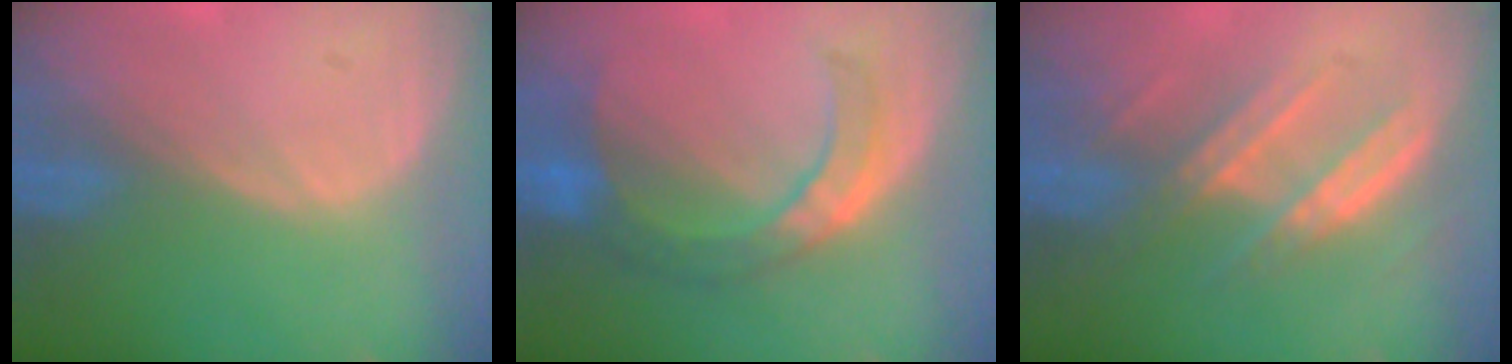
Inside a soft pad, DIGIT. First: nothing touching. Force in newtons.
{"total": 7.5, "press": 7.3, "slide": 1.7}
{"total": 6.5, "press": 6.4, "slide": 1.1}